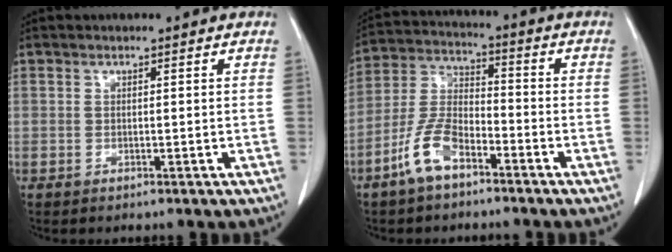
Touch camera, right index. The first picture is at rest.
{"total": 8.7, "force": [-5.3, 3.5, 5.9], "torque": [-0.138, 0.007, -0.111]}